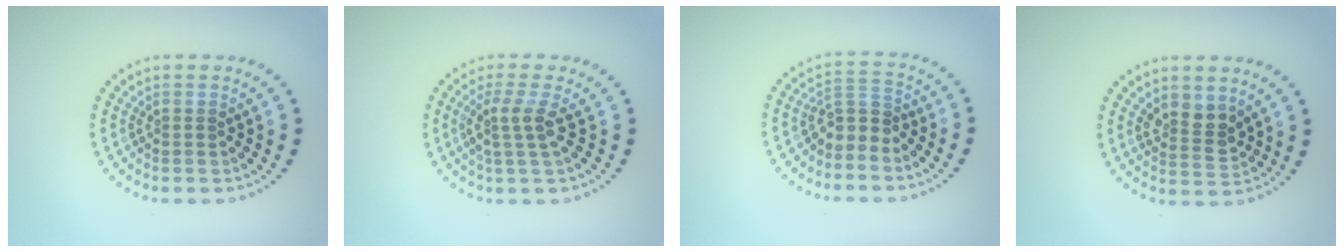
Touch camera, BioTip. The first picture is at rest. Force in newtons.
{"total": 2.5, "press": 2.0, "slide": 1.6}
{"total": 2.6, "press": 2.0, "slide": 1.6}
{"total": 2.6, "press": 2.4, "slide": 1.1}